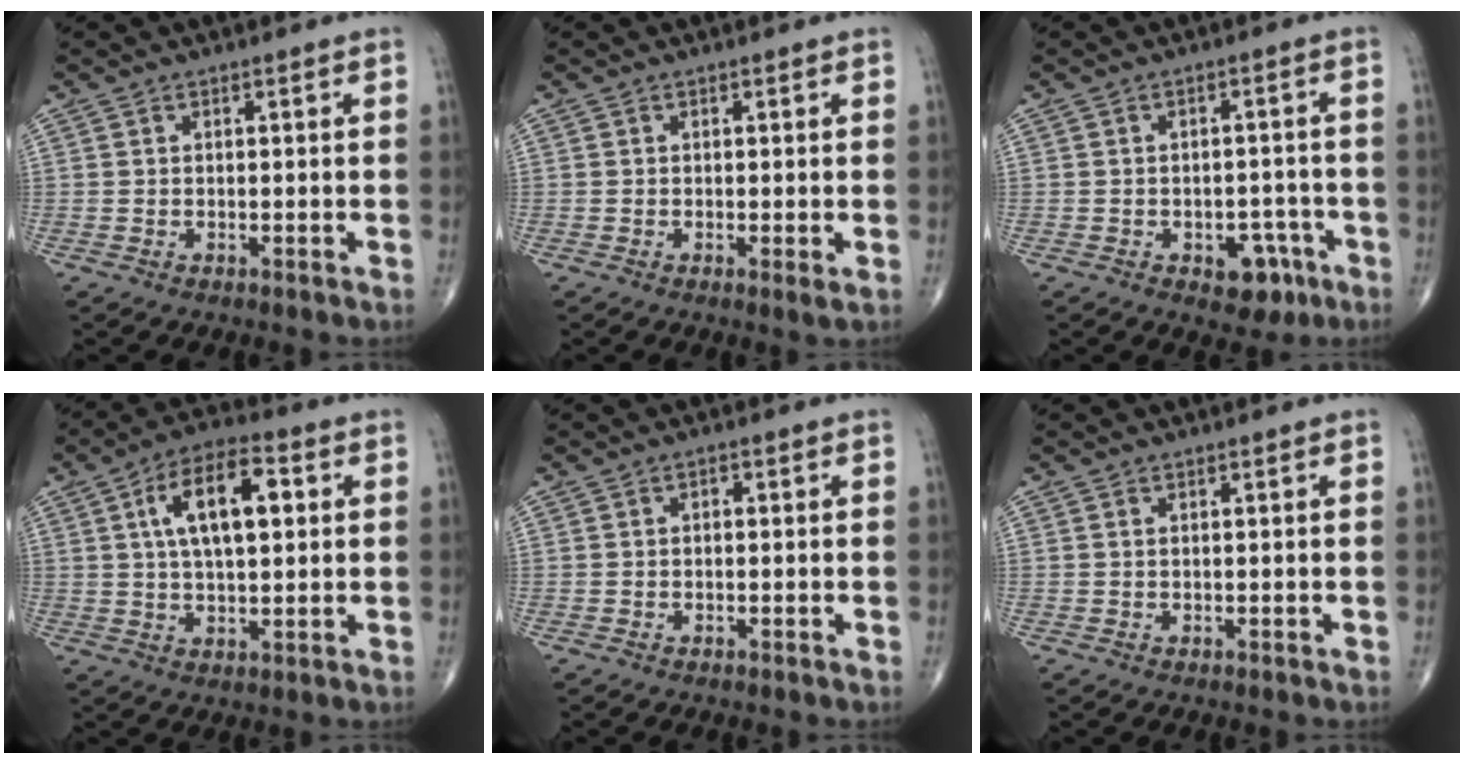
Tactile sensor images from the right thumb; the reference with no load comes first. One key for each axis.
{"total": 1.3, "fx": -0.1, "fy": 0.1, "fz": 1.3, "tx": -0.026, "ty": -0.006, "tz": -0.004}
{"total": 6.4, "fx": -3.1, "fy": 4.0, "fz": 4.0, "tx": -0.021, "ty": 0.023, "tz": -0.034}
{"total": 12.9, "fx": 3.1, "fy": 5.9, "fz": 11.1, "tx": -0.181, "ty": 0.011, "tz": 0.048}
{"total": 0.8, "fx": 0.0, "fy": 0.5, "fz": 0.6, "tx": -0.007, "ty": 0.002, "tz": -0.003}
{"total": 0.0}